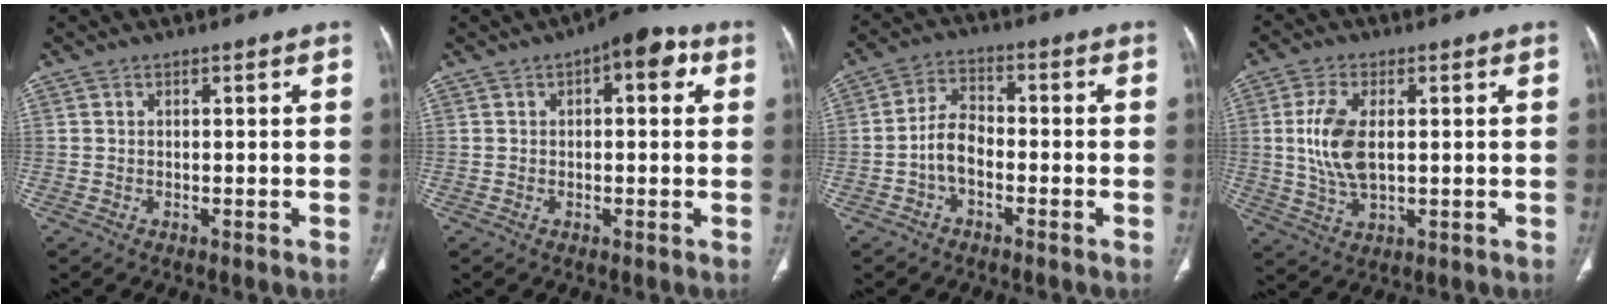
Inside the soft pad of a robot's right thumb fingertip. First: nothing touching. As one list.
[{"total": 7.0, "force": [2.5, 3.2, 5.7], "torque": [-0.052, 0.019, 0.022]}, {"total": 5.9, "force": [-2.0, 3.5, 4.2], "torque": [-0.073, 0.026, -0.048]}, {"total": 9.1, "force": [0.9, 4.7, 7.8], "torque": [-0.167, -0.007, 0.022]}]